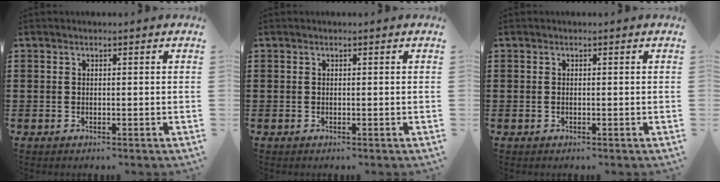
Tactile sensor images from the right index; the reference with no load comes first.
{"total": 0.0}
{"total": 0.0}